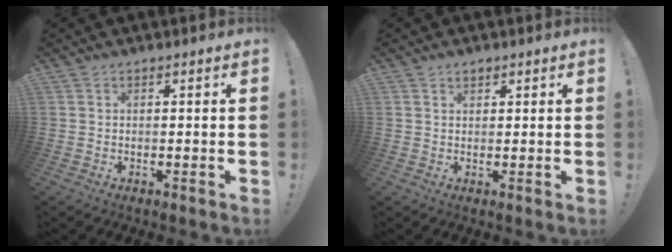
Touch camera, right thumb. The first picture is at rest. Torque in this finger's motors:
{"motor_torque": [-0.21, 0.12, 0.16, -0.03, 0.00]}